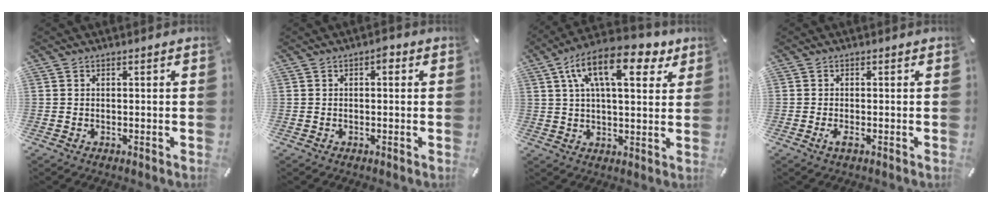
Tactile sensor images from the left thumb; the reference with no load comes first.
{"total": 1.8, "force": [0.2, 1.0, 1.5], "torque": [-0.023, 0.006, -0.002]}
{"total": 16.2, "force": [7.6, 7.1, 12.4], "torque": [-0.203, -0.010, 0.124]}
{"total": 1.8, "force": [-0.6, 0.4, 1.6], "torque": [-0.035, -0.005, -0.011]}